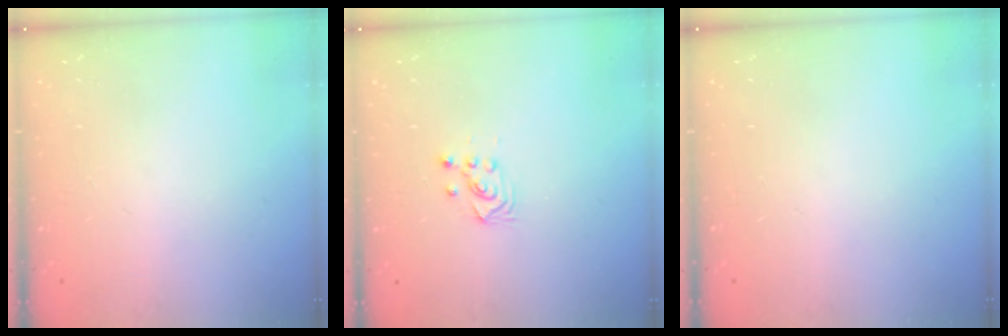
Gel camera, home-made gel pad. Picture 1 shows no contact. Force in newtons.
{"total": 2.6, "press": 2.6, "slide": 0.3}
{"total": 0.0}